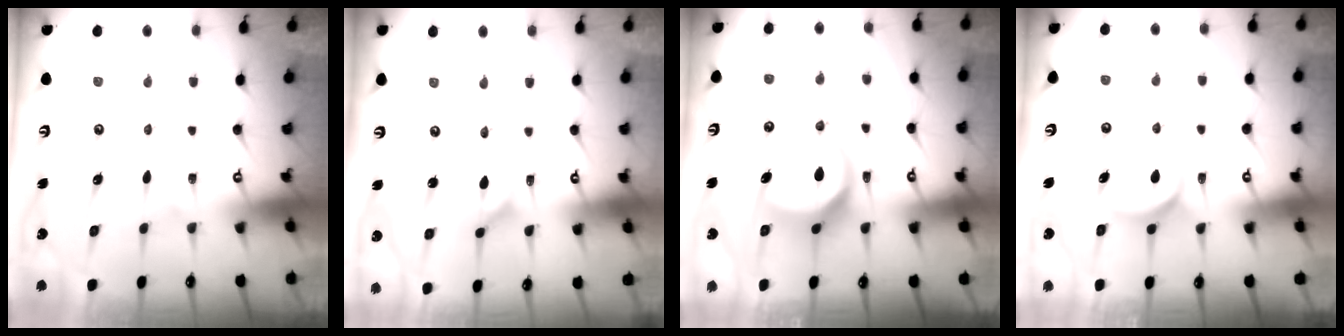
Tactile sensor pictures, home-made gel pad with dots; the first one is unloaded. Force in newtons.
{"total": 2.5, "press": 2.5, "slide": 0.3}
{"total": 7.5, "press": 7.4, "slide": 0.7}
{"total": 4.2, "press": 4.2, "slide": 0.2}